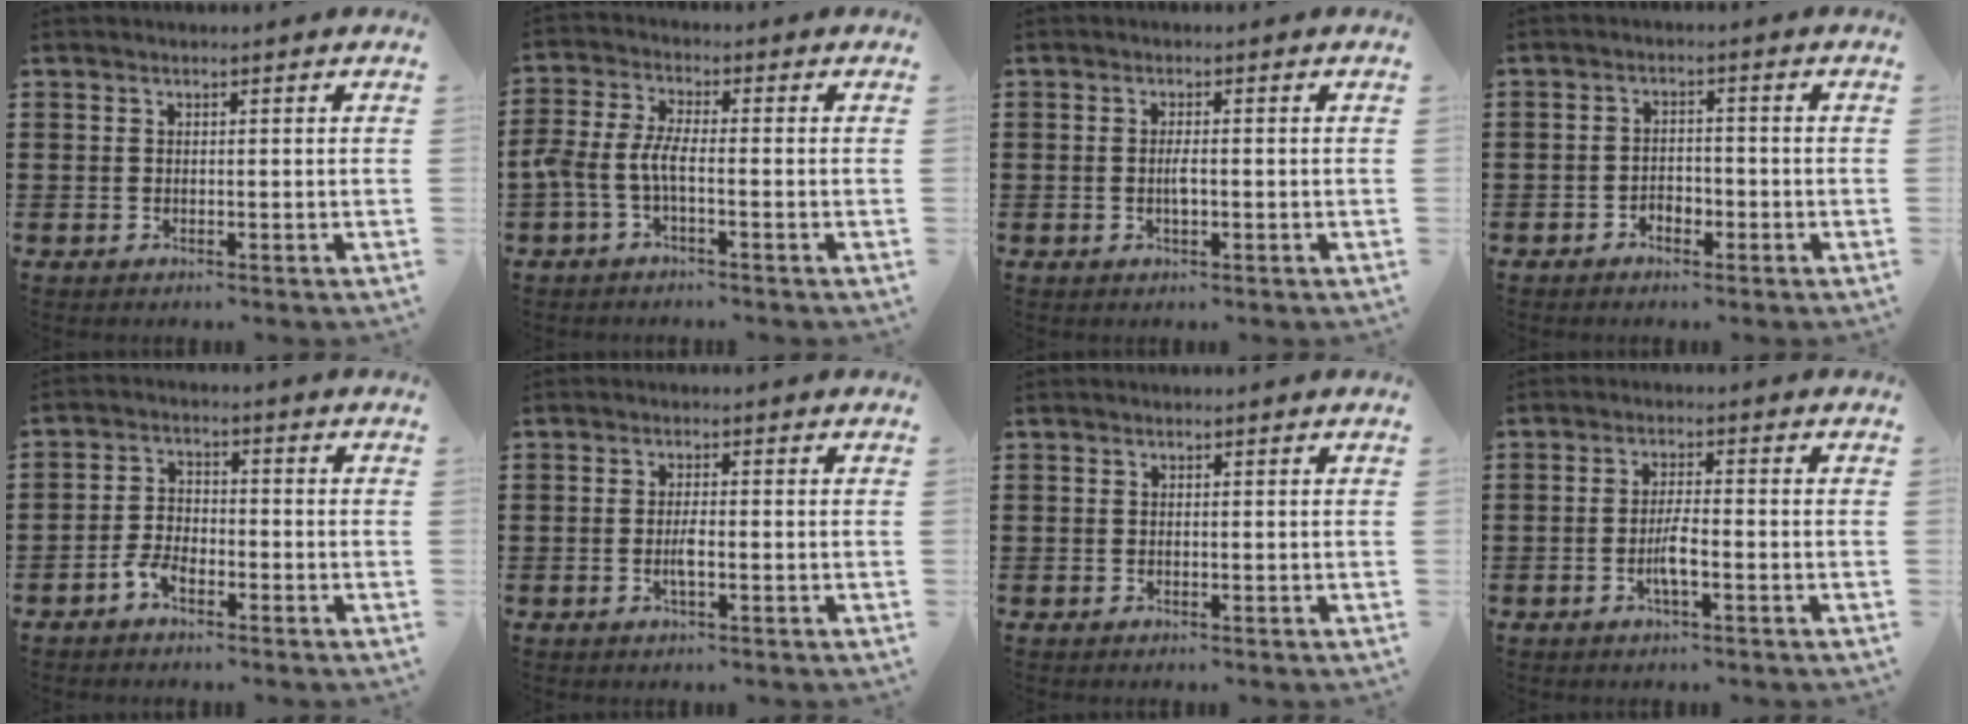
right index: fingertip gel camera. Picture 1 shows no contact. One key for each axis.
{"total": 4.2, "fx": -1.6, "fy": 1.1, "fz": 3.7, "tx": -0.101, "ty": -0.010, "tz": -0.041}
{"total": 2.0, "fx": -0.3, "fy": 0.6, "fz": 1.9, "tx": -0.036, "ty": 0.001, "tz": -0.006}
{"total": 2.0, "fx": -1.6, "fy": 1.1, "fz": 0.5, "tx": -0.014, "ty": 0.002, "tz": -0.034}
{"total": 3.5, "fx": -2.4, "fy": 1.8, "fz": 1.7, "tx": -0.046, "ty": 0.005, "tz": -0.053}
{"total": 2.2, "fx": -0.6, "fy": 0.4, "fz": 2.1, "tx": -0.046, "ty": -0.003, "tz": -0.013}
{"total": 0.0}
{"total": 3.3, "fx": -1.3, "fy": 0.4, "fz": 3.0, "tx": -0.067, "ty": -0.006, "tz": -0.028}